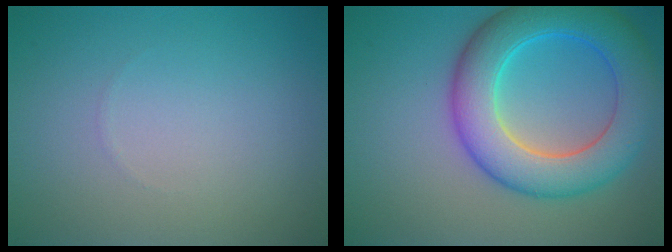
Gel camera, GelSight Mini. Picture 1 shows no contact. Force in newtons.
{"total": 8.6, "press": 8.6, "slide": 0.2}